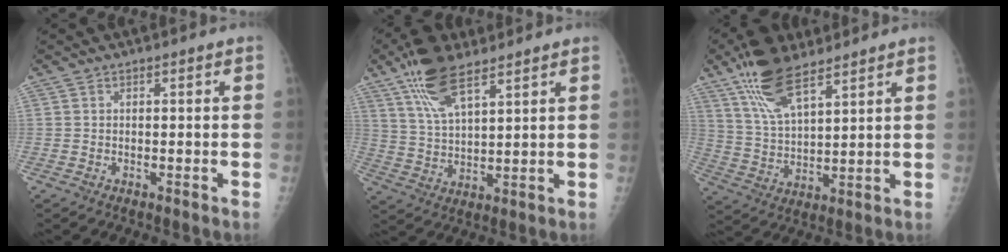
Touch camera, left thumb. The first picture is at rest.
{"total": 11.1, "force": [7.3, 3.9, 7.3], "torque": [-0.129, -0.023, 0.142]}
{"total": 12.6, "force": [8.6, 4.5, 8.0], "torque": [-0.136, -0.031, 0.169]}